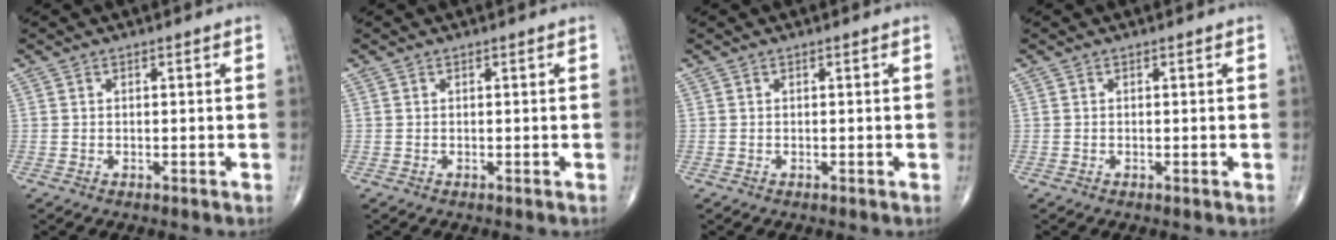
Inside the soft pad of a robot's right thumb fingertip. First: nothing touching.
{"total": 0.0}
{"total": 0.0}
{"total": 0.0}